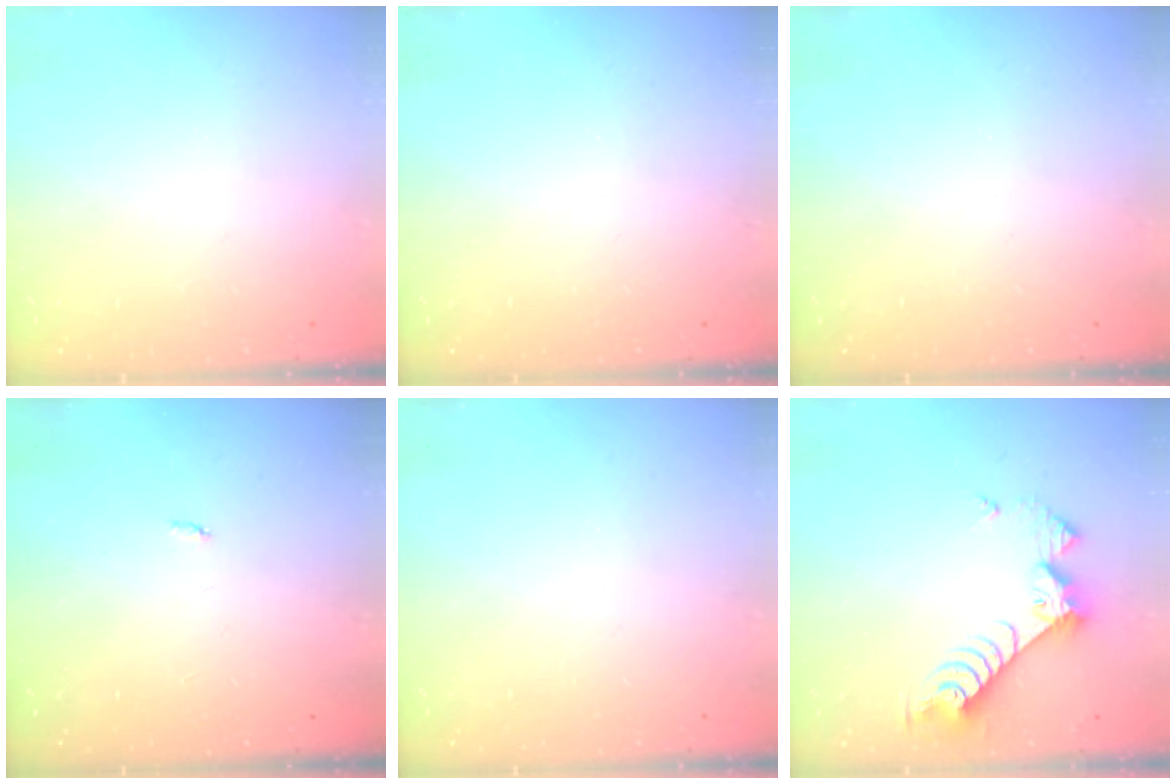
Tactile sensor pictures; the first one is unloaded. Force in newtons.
{"total": 0.0}
{"total": 0.0}
{"total": 2.1, "press": 2.1, "slide": 0.4}
{"total": 0.0}
{"total": 9.6, "press": 9.5, "slide": 0.7}